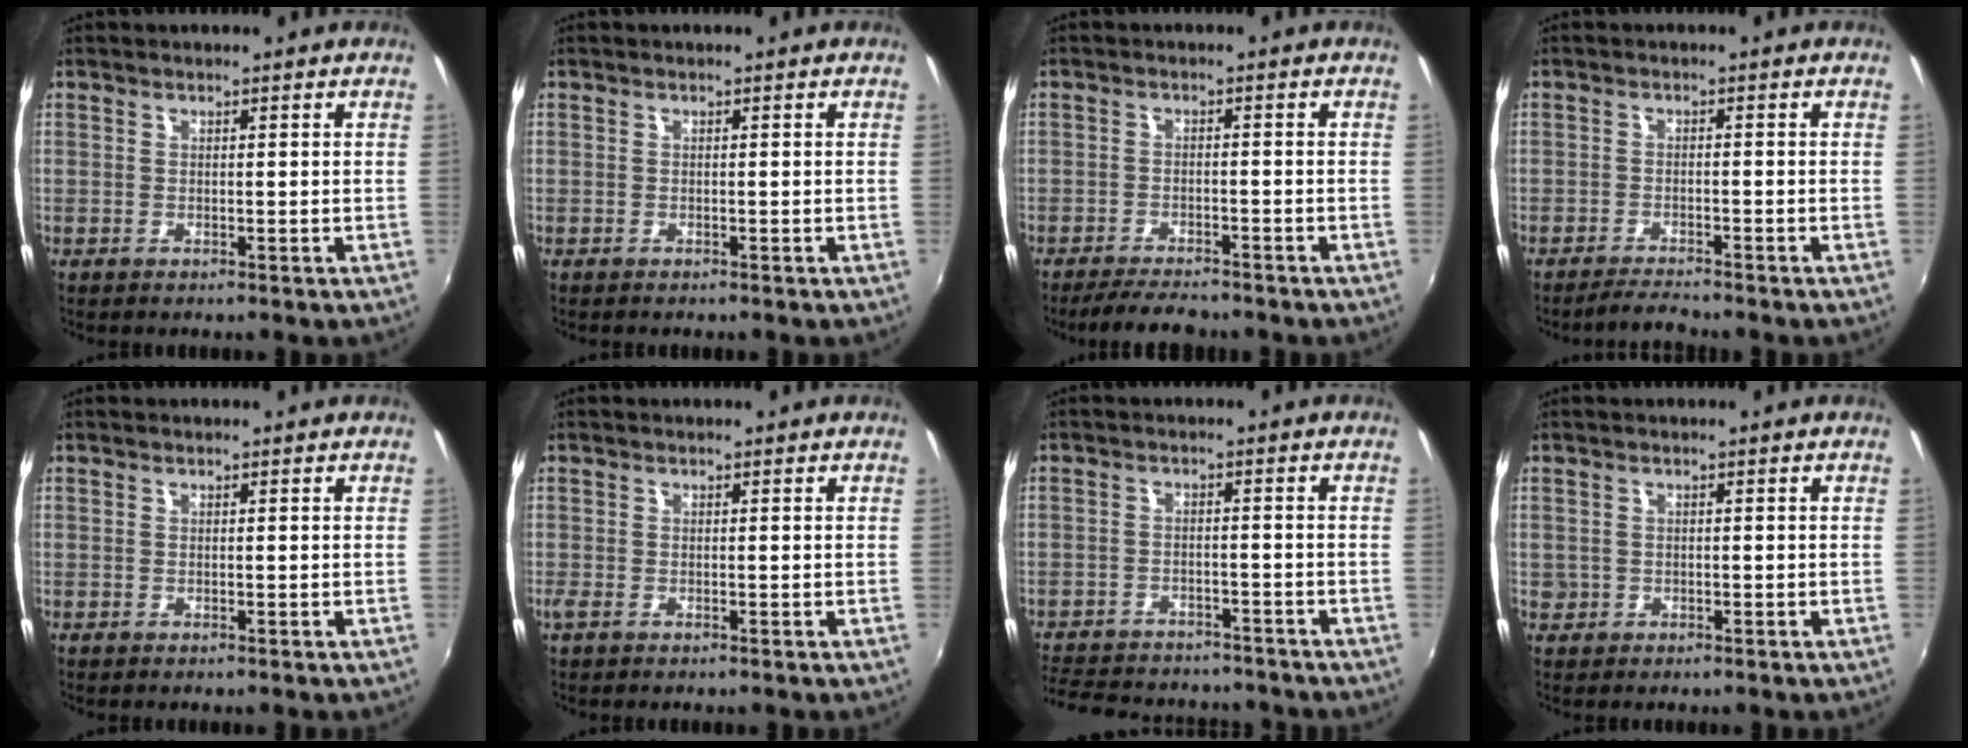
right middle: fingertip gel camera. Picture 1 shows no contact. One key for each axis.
{"total": 0.5, "fx": 0.3, "fy": -0.3, "fz": -0.3, "tx": 0.009, "ty": 0.001, "tz": 0.005}
{"total": 6.6, "fx": -5.9, "fy": 1.3, "fz": 2.7, "tx": -0.072, "ty": -0.013, "tz": -0.095}
{"total": 3.0, "fx": -2.9, "fy": -0.2, "fz": 0.7, "tx": -0.029, "ty": -0.007, "tz": -0.056}
{"total": 0.0}
{"total": 1.1, "fx": -0.5, "fy": 0.4, "fz": 0.9, "tx": -0.019, "ty": -0.004, "tz": -0.010}
{"total": 15.9, "fx": -13.7, "fy": 5.7, "fz": 5.6, "tx": -0.137, "ty": 0.007, "tz": -0.193}
{"total": 1.9, "fx": -0.4, "fy": 1.9, "fz": 0.4, "tx": -0.010, "ty": -0.004, "tz": -0.004}